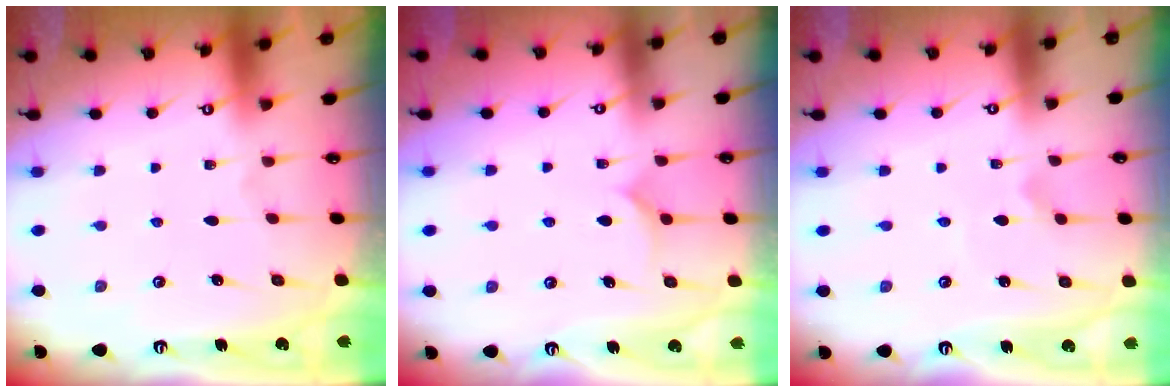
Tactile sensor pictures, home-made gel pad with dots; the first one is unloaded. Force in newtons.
{"total": 7.1, "press": 7.1, "slide": 0.4}
{"total": 2.3, "press": 2.3, "slide": 0.1}